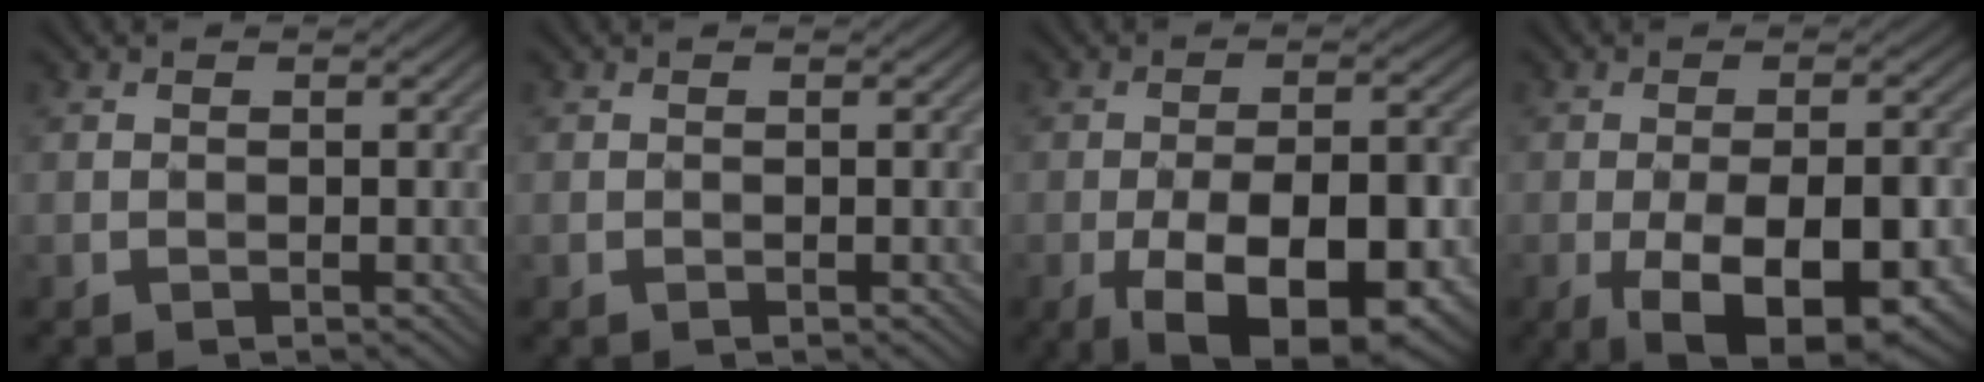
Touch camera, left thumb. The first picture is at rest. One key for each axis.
{"total": 0.0}
{"total": 15.4, "fx": -6.6, "fy": 6.7, "fz": 12.2, "tx": -0.171, "ty": 0.001, "tz": -0.092}
{"total": 13.2, "fx": -5.2, "fy": 5.3, "fz": 10.9, "tx": -0.150, "ty": -0.003, "tz": -0.069}